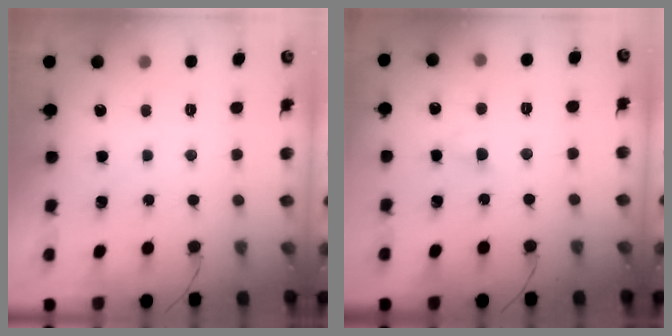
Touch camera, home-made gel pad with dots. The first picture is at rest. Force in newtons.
{"total": 2.9, "press": 2.7, "slide": 1.2}